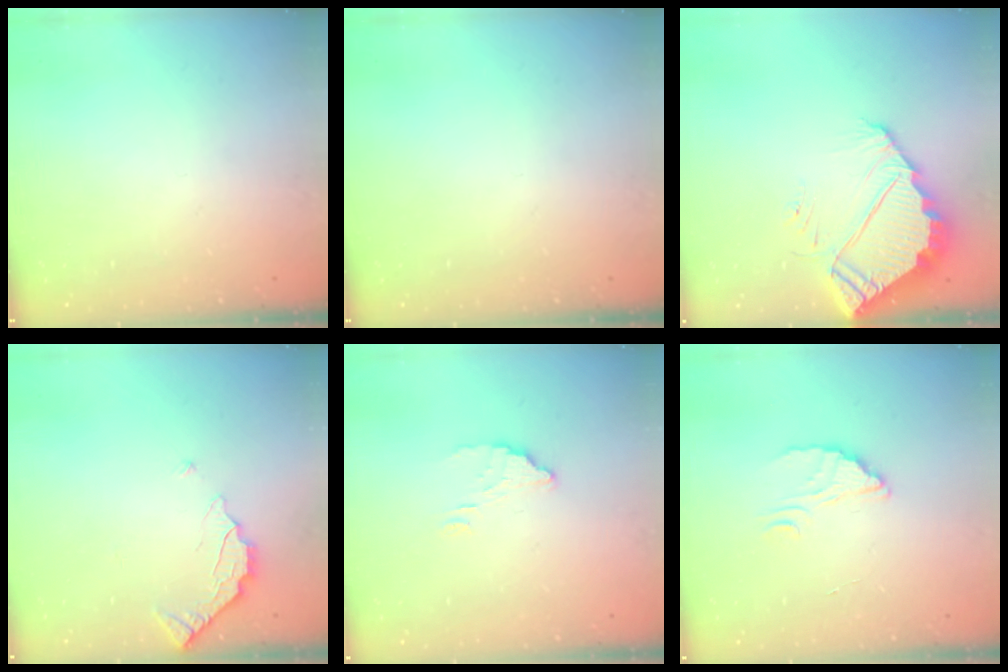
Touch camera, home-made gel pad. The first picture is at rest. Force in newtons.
{"total": 0.0}
{"total": 6.1, "press": 6.1, "slide": 0.3}
{"total": 3.0, "press": 3.0, "slide": 0.3}
{"total": 2.7, "press": 2.7, "slide": 0.2}
{"total": 2.6, "press": 2.6, "slide": 0.1}